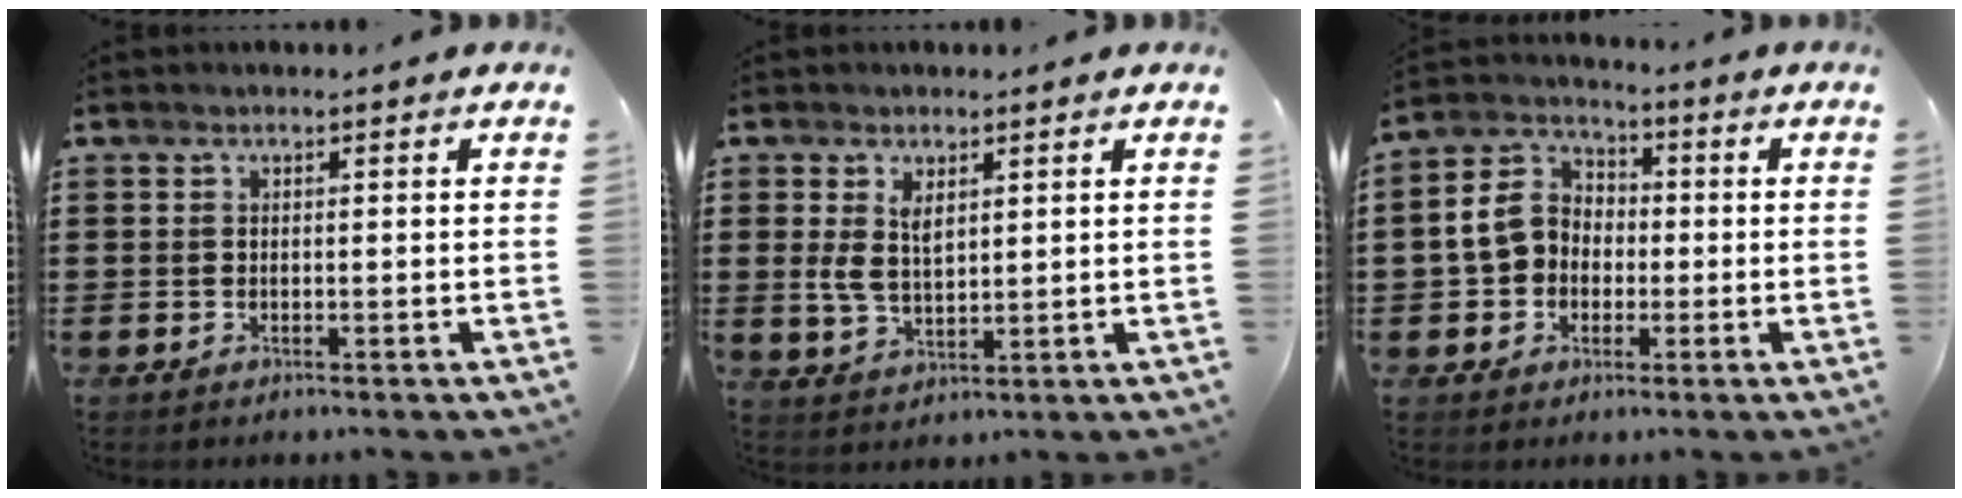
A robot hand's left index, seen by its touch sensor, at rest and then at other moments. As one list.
[{"total": 4.5, "force": [1.8, 2.4, 3.4], "torque": [-0.080, 0.003, 0.029]}, {"total": 7.3, "force": [-0.2, 6.3, 3.7], "torque": [-0.116, 0.013, -0.013]}]